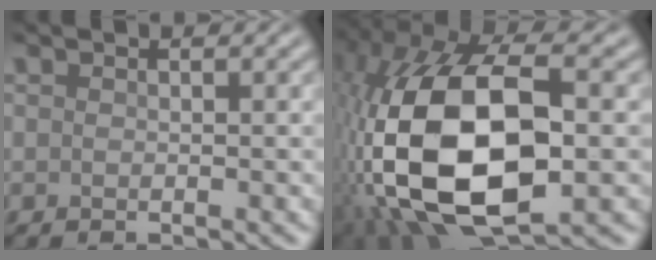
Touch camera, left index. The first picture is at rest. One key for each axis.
{"total": 17.4, "fx": -1.9, "fy": 9.4, "fz": 14.5, "tx": -0.310, "ty": 0.000, "tz": -0.038}